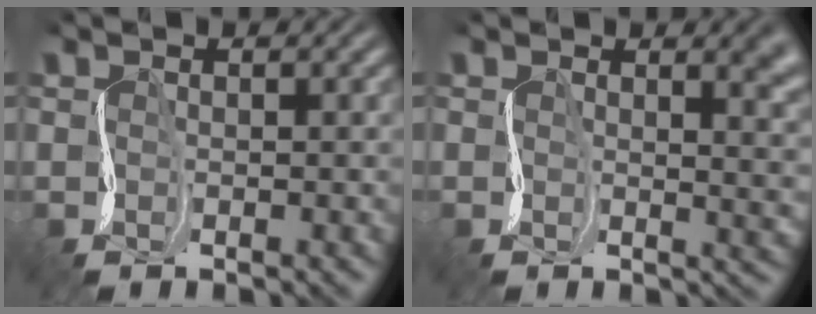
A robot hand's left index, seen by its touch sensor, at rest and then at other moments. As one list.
[{"total": 6.0, "force": [1.7, 3.1, 4.8], "torque": [-0.033, 0.002, 0.021]}]